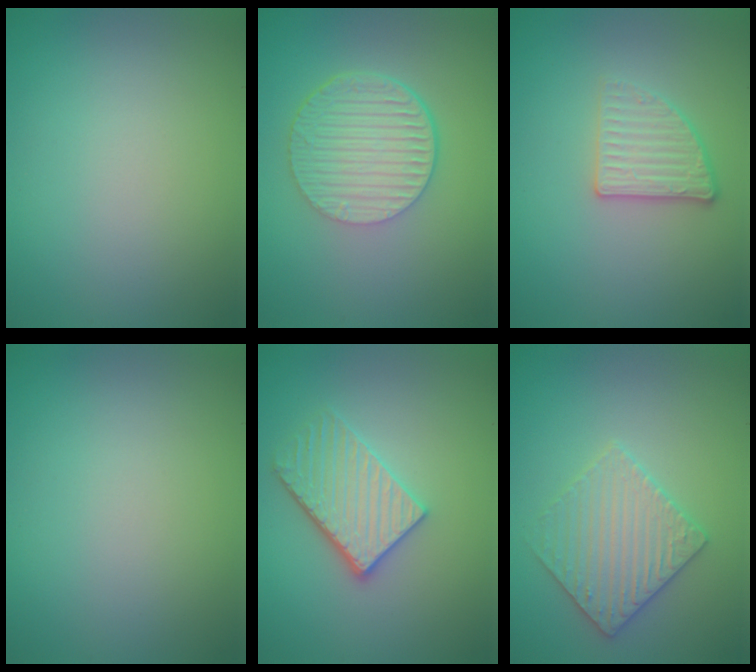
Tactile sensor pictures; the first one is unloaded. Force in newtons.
{"total": 6.5, "press": 4.4, "slide": 4.7}
{"total": 2.7, "press": 2.5, "slide": 1.0}
{"total": 0.0}
{"total": 3.9, "press": 3.4, "slide": 2.0}
{"total": 3.5, "press": 3.5, "slide": 0.5}